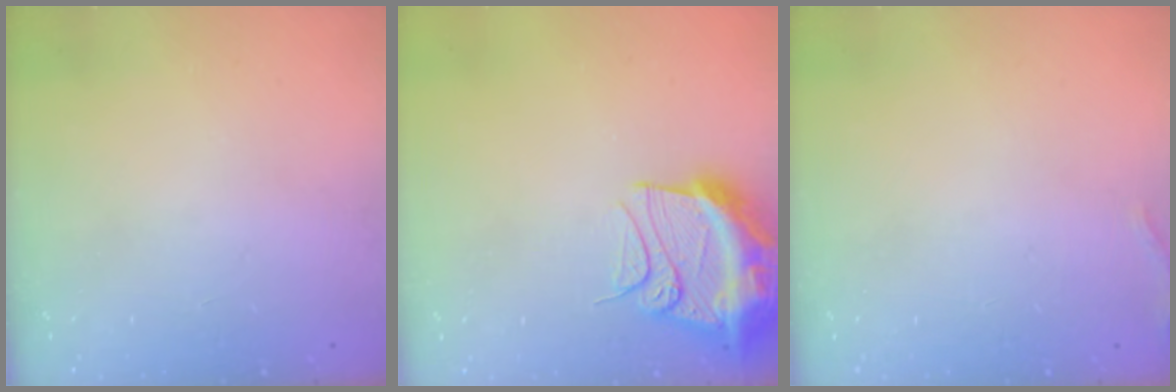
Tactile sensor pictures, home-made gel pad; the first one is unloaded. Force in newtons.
{"total": 15.8, "press": 15.7, "slide": 1.6}
{"total": 7.3, "press": 5.5, "slide": 4.8}